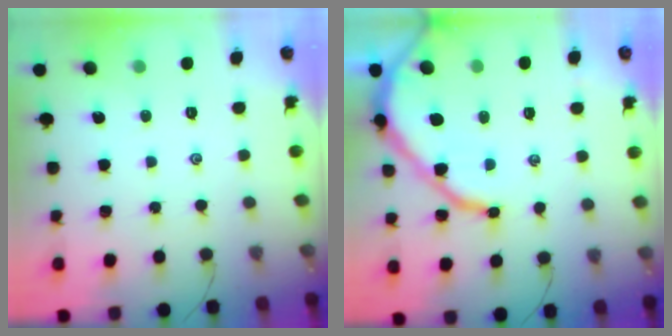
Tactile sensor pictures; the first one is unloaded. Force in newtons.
{"total": 11.7, "press": 11.6, "slide": 1.4}